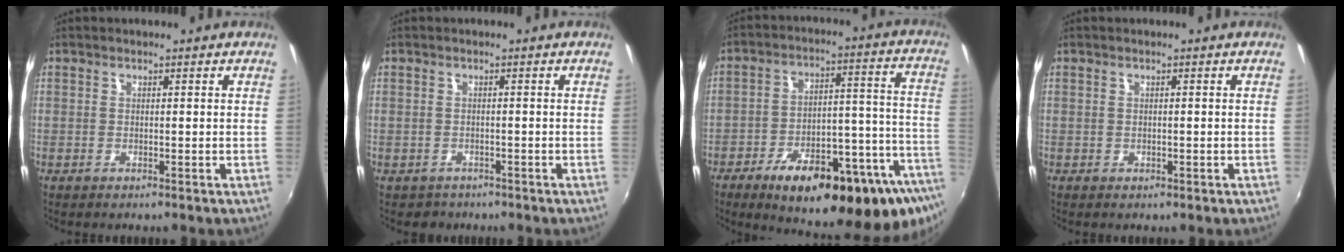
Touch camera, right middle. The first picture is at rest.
{"total": 2.2, "force": [-1.4, 1.6, 0.3], "torque": [-0.012, -0.001, -0.017]}
{"total": 27.9, "force": [-18.8, 7.6, 19.0], "torque": [-0.249, -0.010, -0.256]}
{"total": 0.5, "force": [-0.2, 0.5, 0.1], "torque": [0.002, 0.000, -0.002]}